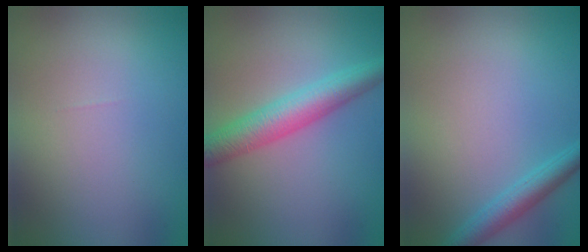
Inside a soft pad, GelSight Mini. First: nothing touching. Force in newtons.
{"total": 4.6, "press": 4.6, "slide": 0.2}
{"total": 2.6, "press": 2.6, "slide": 0.2}